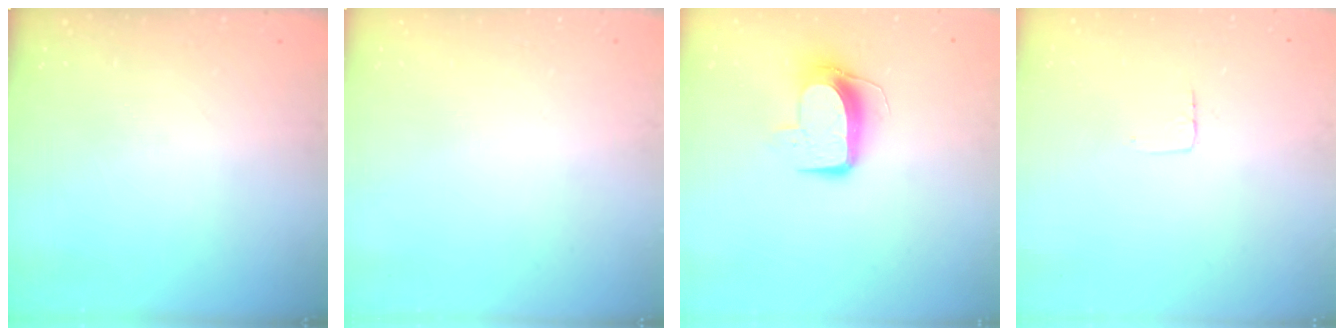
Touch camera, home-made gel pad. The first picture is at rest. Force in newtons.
{"total": 0.0}
{"total": 9.8, "press": 9.8, "slide": 0.4}
{"total": 2.9, "press": 2.9, "slide": 0.2}